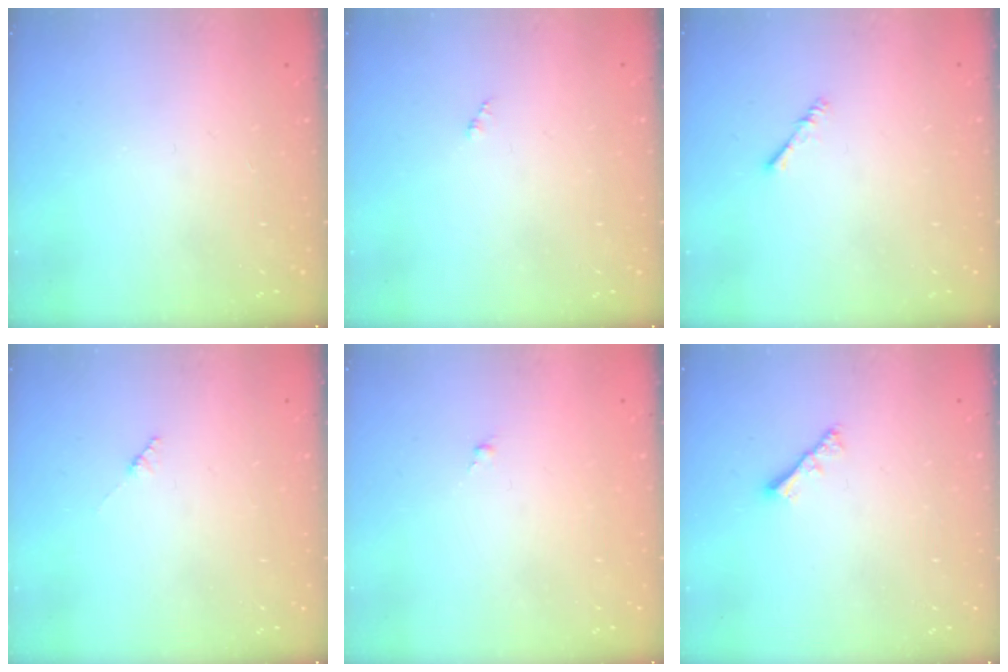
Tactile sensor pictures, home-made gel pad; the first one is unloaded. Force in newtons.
{"total": 0.7, "press": 0.7, "slide": 0.1}
{"total": 1.4, "press": 1.4, "slide": 0.4}
{"total": 1.9, "press": 1.9, "slide": 0.2}
{"total": 0.0}
{"total": 2.6, "press": 2.5, "slide": 0.5}